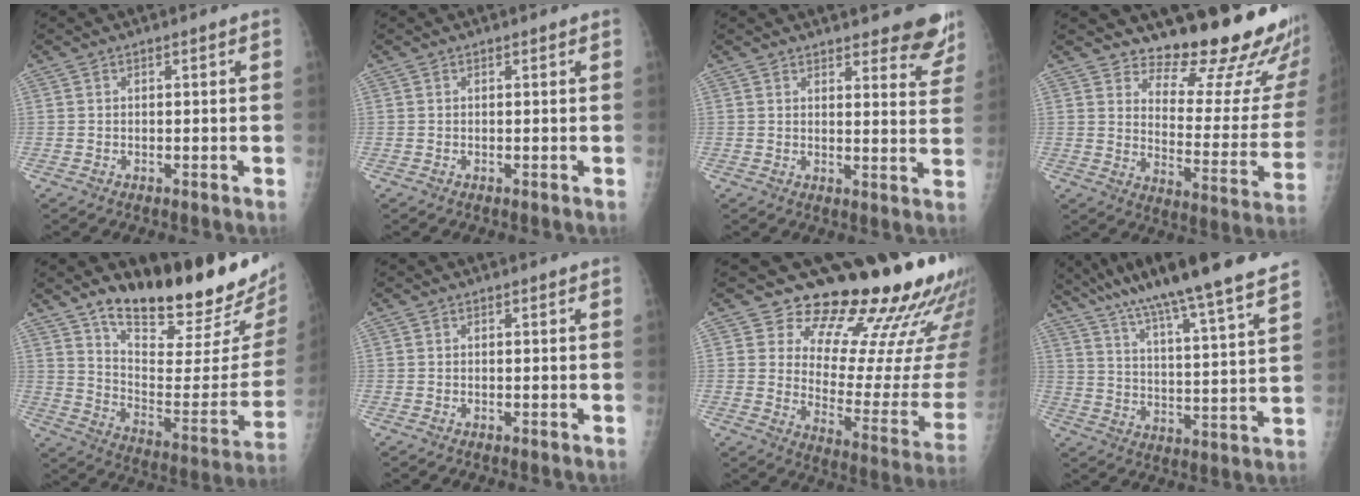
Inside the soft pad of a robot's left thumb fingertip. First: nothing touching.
{"total": 0.0}
{"total": 8.8, "force": [7.7, 2.6, 3.5], "torque": [-0.006, -0.049, 0.079]}
{"total": 19.9, "force": [17.4, 4.9, 8.4], "torque": [-0.063, -0.172, 0.219]}
{"total": 25.1, "force": [19.2, 6.4, 14.9], "torque": [-0.186, -0.120, 0.287]}
{"total": 0.0}
{"total": 22.8, "force": [18.3, 8.3, 10.7], "torque": [-0.102, -0.141, 0.237]}
{"total": 23.8, "force": [18.9, 2.0, 14.3], "torque": [-0.219, -0.062, 0.286]}